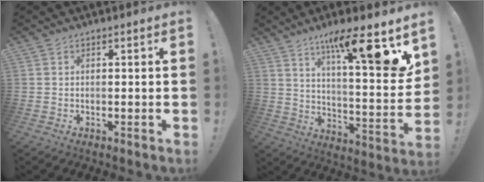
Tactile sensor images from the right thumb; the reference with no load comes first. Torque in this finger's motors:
{"motor_torque": [-0.85, 2.26, 1.68, 0.94, 0.11]}